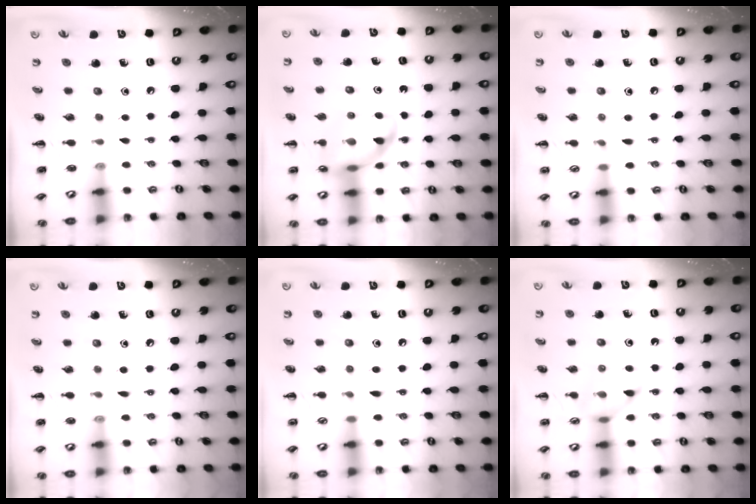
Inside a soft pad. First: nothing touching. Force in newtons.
{"total": 14.2, "press": 14.0, "slide": 2.3}
{"total": 5.0, "press": 4.6, "slide": 1.8}
{"total": 4.4, "press": 4.2, "slide": 1.4}
{"total": 4.7, "press": 4.3, "slide": 1.8}
{"total": 11.0, "press": 11.0, "slide": 0.3}